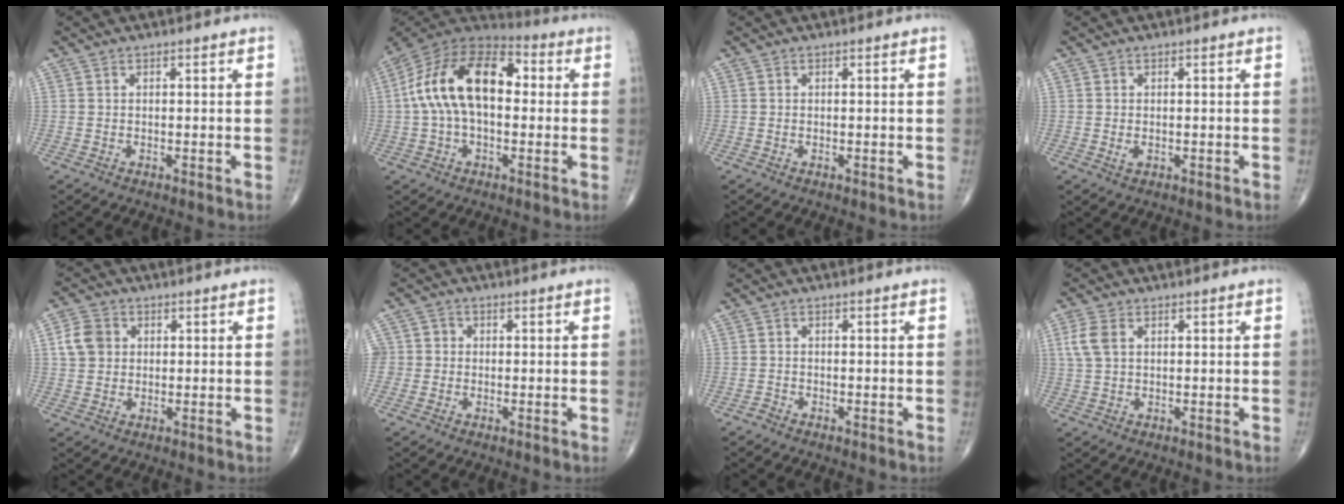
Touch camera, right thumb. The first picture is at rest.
{"total": 18.5, "force": [1.6, 10.6, 15.1], "torque": [-0.268, 0.045, 0.019]}
{"total": 0.0}
{"total": 1.2, "force": [-0.2, 0.8, 0.9], "torque": [-0.015, 0.000, 0.001]}
{"total": 5.5, "force": [1.1, 4.7, 2.7], "torque": [-0.037, 0.006, 0.016]}
{"total": 3.4, "force": [-0.3, 3.3, 0.4], "torque": [0.017, 0.010, -0.011]}
{"total": 0.7, "force": [-0.6, 0.3, 0.0], "torque": [0.000, 0.000, -0.018]}
{"total": 4.4, "force": [1.3, 2.8, 3.2], "torque": [-0.077, 0.009, 0.026]}